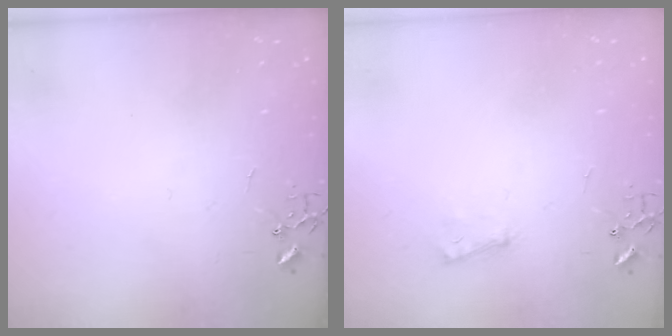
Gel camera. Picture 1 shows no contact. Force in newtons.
{"total": 6.6, "press": 6.6, "slide": 0.8}